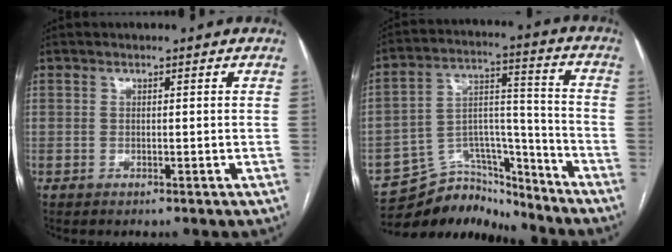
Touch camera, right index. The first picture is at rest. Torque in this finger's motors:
{"motor_torque": [-0.44, -0.40, -1.05, -0.21]}